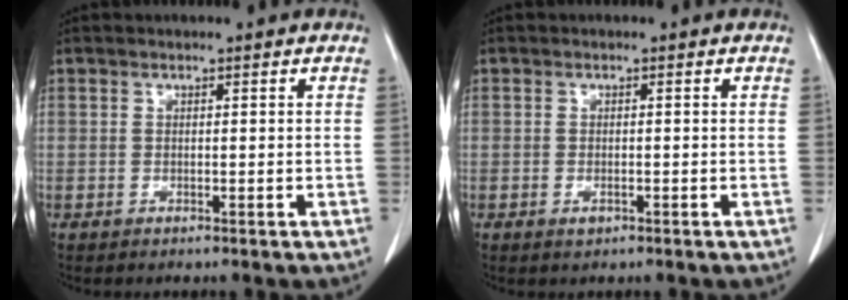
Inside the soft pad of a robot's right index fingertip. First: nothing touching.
{"total": 1.1, "force": [-0.5, 0.5, 0.9], "torque": [-0.016, -0.002, -0.004]}